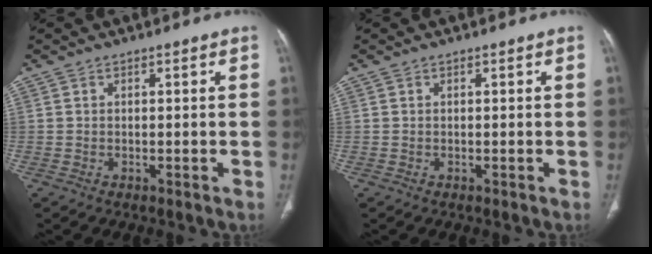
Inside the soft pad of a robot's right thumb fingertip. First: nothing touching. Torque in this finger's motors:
{"motor_torque": [0.05, 0.05, 0.00, 0.00, 0.02]}